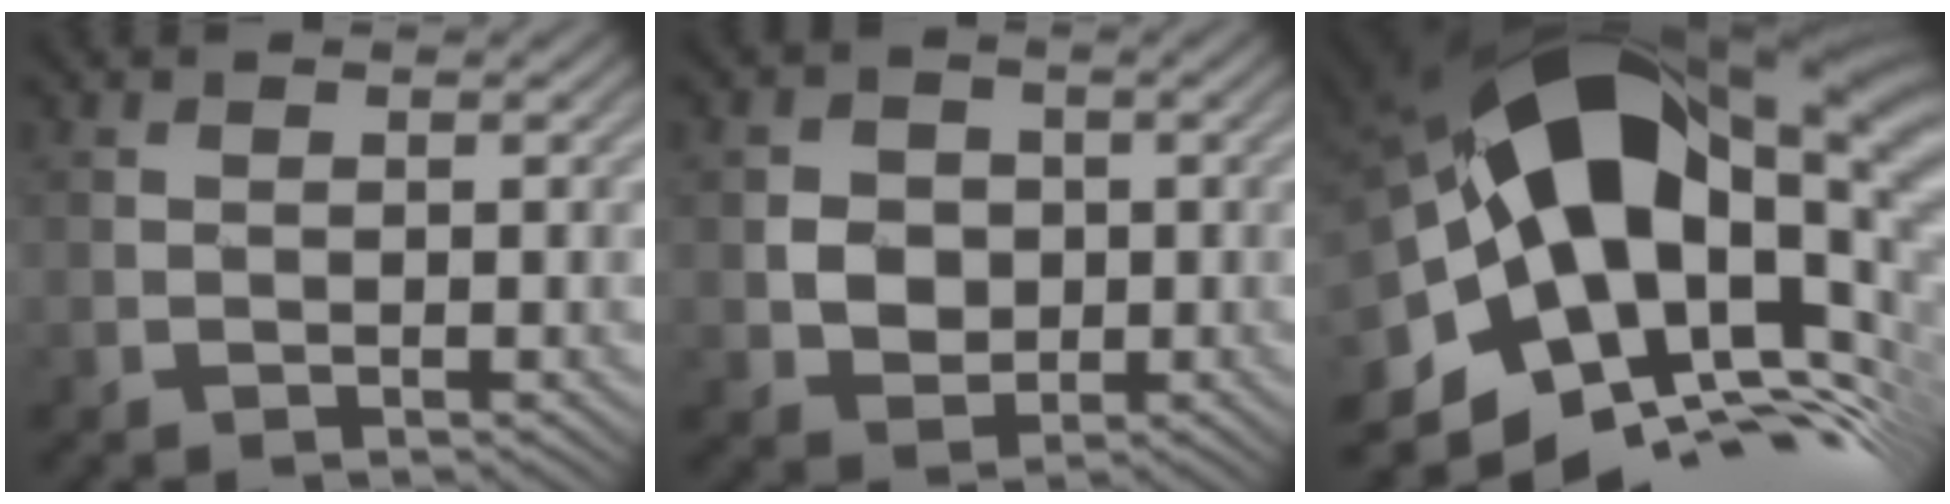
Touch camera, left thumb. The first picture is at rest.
{"total": 4.2, "force": [-0.1, 3.8, 1.9], "torque": [-0.044, -0.002, -0.009]}
{"total": 21.4, "force": [1.3, 12.7, 17.2], "torque": [-0.319, -0.027, 0.044]}